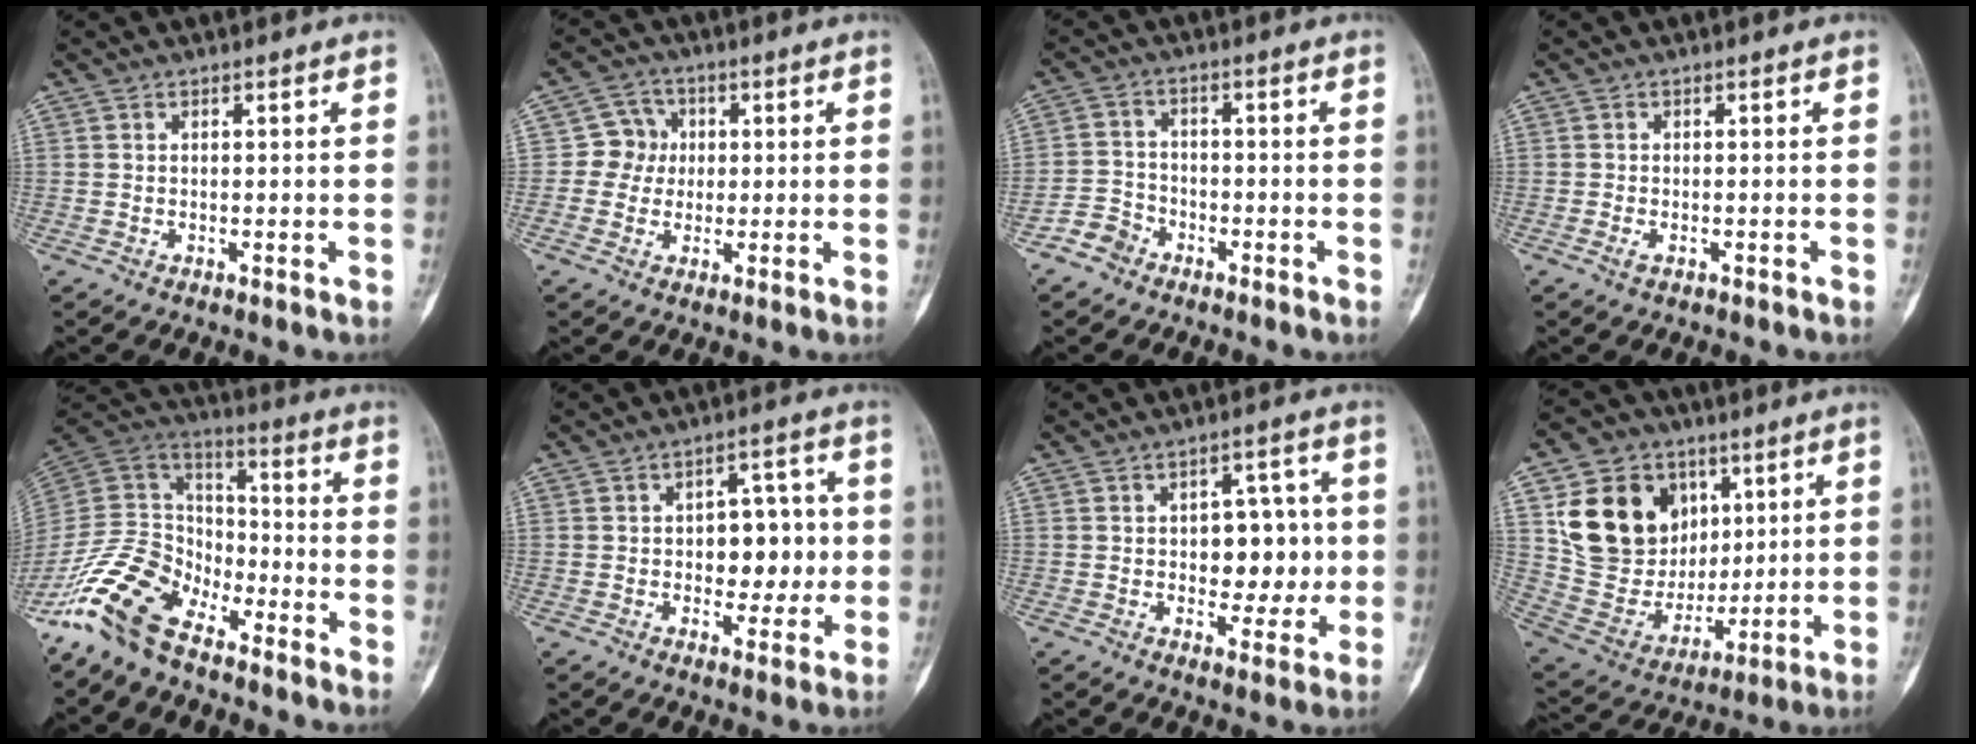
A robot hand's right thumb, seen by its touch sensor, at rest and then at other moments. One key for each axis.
{"total": 5.4, "fx": 0.2, "fy": 5.3, "fz": 1.3, "tx": 0.018, "ty": 0.012, "tz": -0.005}
{"total": 4.5, "fx": -3.1, "fy": 3.2, "fz": 0.7, "tx": 0.001, "ty": 0.022, "tz": -0.064}
{"total": 1.2, "fx": -0.6, "fy": 0.6, "fz": 0.8, "tx": -0.021, "ty": 0.002, "tz": -0.011}
{"total": 15.3, "fx": -10.8, "fy": 7.6, "fz": 7.7, "tx": -0.140, "ty": 0.079, "tz": -0.219}
{"total": 9.3, "fx": 0.0, "fy": 6.0, "fz": 7.2, "tx": -0.047, "ty": 0.015, "tz": 0.000}
{"total": 9.7, "fx": 0.0, "fy": 6.2, "fz": 7.4, "tx": -0.044, "ty": 0.011, "tz": 0.003}
{"total": 20.0, "fx": 6.7, "fy": 16.1, "fz": 9.7, "tx": -0.142, "ty": -0.009, "tz": 0.140}